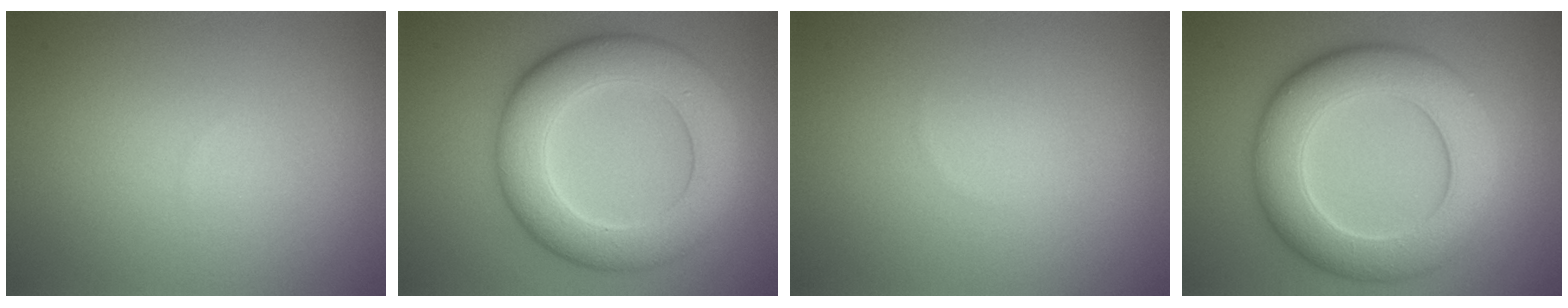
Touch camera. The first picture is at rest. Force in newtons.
{"total": 8.4, "press": 8.4, "slide": 0.3}
{"total": 0.0}
{"total": 9.0, "press": 9.0, "slide": 0.5}